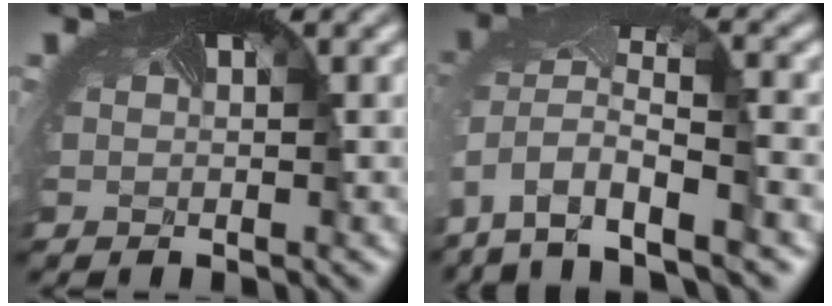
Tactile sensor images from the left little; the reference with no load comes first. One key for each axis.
{"total": 9.5, "fx": -4.4, "fy": 4.7, "fz": 6.9, "tx": -0.173, "ty": -0.023, "tz": -0.058}